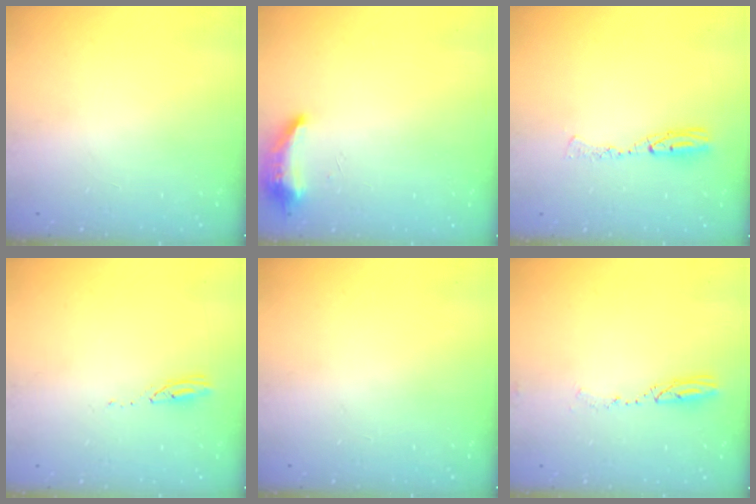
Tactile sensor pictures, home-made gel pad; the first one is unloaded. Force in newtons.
{"total": 14.6, "press": 9.9, "slide": 10.8}
{"total": 8.1, "press": 7.9, "slide": 1.7}
{"total": 3.1, "press": 3.1, "slide": 0.2}
{"total": 0.0}
{"total": 3.9, "press": 3.8, "slide": 0.5}